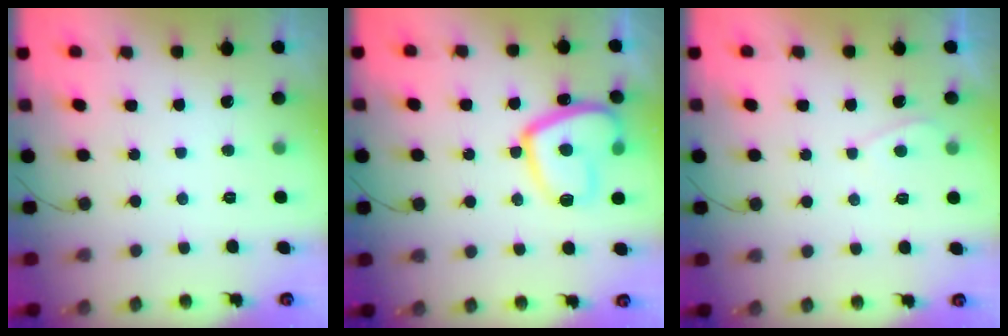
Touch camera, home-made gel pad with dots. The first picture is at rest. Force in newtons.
{"total": 15.1, "press": 15.0, "slide": 1.8}
{"total": 2.8, "press": 2.7, "slide": 0.3}